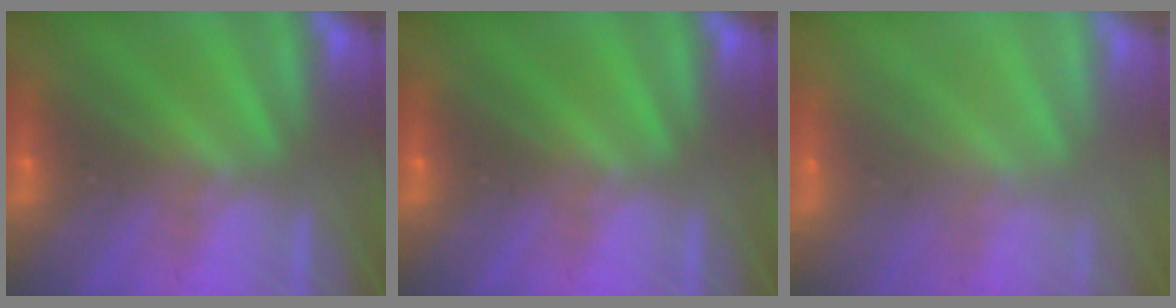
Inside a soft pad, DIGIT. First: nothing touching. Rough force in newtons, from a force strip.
{"total": 0.0}
{"total": 9.6}